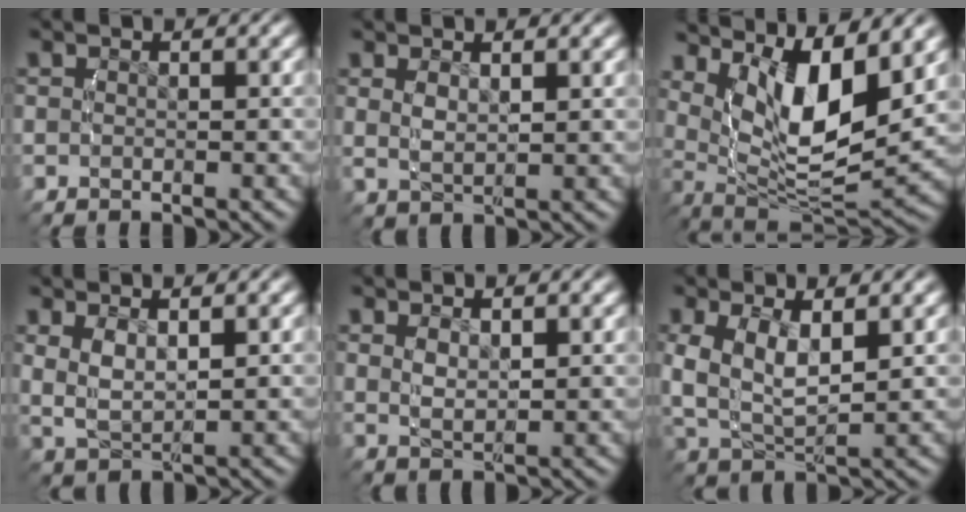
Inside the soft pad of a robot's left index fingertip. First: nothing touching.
{"total": 2.3, "force": [1.2, 0.8, 1.7], "torque": [-0.037, 0.000, 0.025]}
{"total": 12.4, "force": [2.6, 7.2, 9.7], "torque": [-0.181, -0.032, 0.056]}
{"total": 4.3, "force": [1.3, 2.8, 2.9], "torque": [-0.074, -0.008, 0.029]}
{"total": 2.2, "force": [1.1, 0.7, 1.7], "torque": [-0.031, -0.002, 0.025]}
{"total": 6.4, "force": [0.9, 4.3, 4.6], "torque": [-0.112, -0.020, 0.026]}